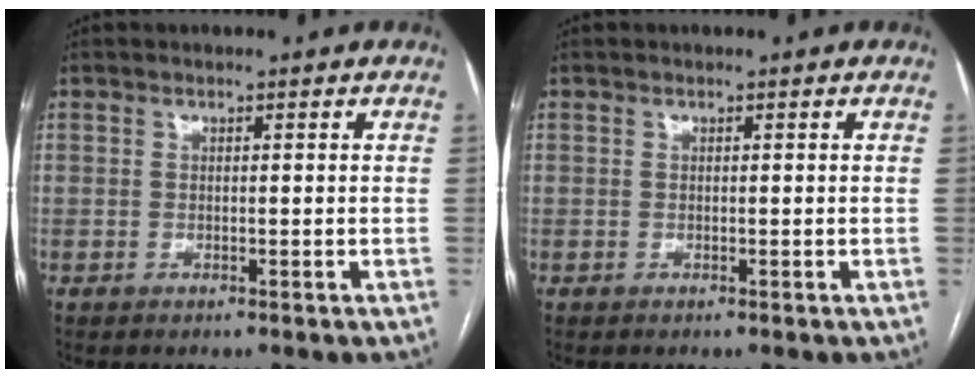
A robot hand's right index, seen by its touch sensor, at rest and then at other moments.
{"total": 0.0}